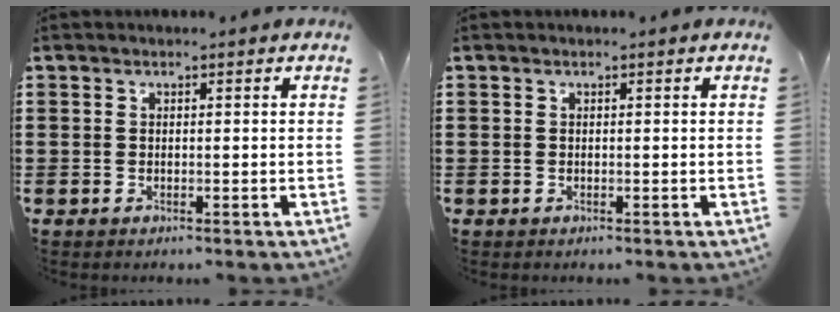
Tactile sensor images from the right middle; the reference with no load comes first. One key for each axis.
{"total": 0.0}